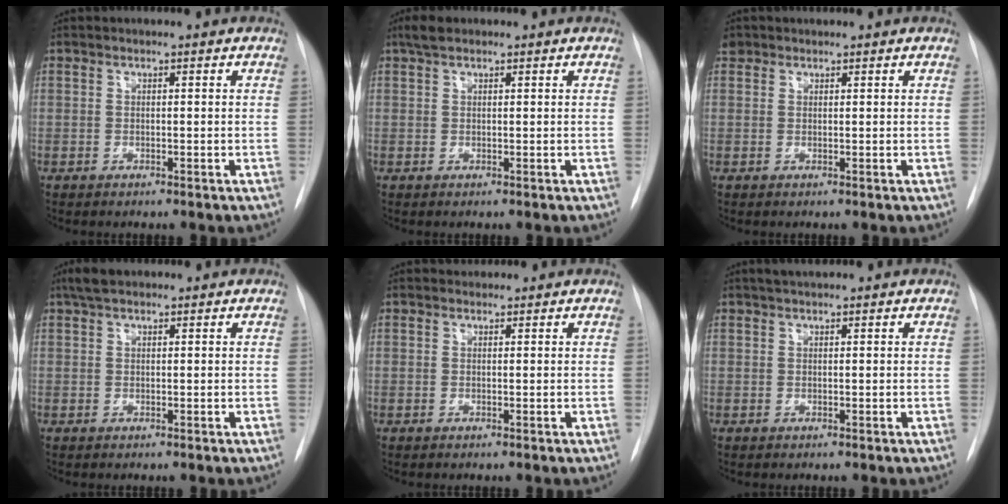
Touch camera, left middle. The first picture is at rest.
{"total": 2.0, "force": [1.5, 0.9, 1.1], "torque": [-0.021, 0.014, 0.027]}
{"total": 1.5, "force": [1.0, 1.1, 0.0], "torque": [0.007, 0.014, 0.015]}
{"total": 3.0, "force": [2.2, 1.2, 1.6], "torque": [-0.032, 0.017, 0.040]}
{"total": 0.9, "force": [0.7, 0.4, -0.2], "torque": [-0.002, 0.009, 0.011]}
{"total": 1.8, "force": [1.5, 0.4, 0.9], "torque": [-0.016, 0.014, 0.025]}